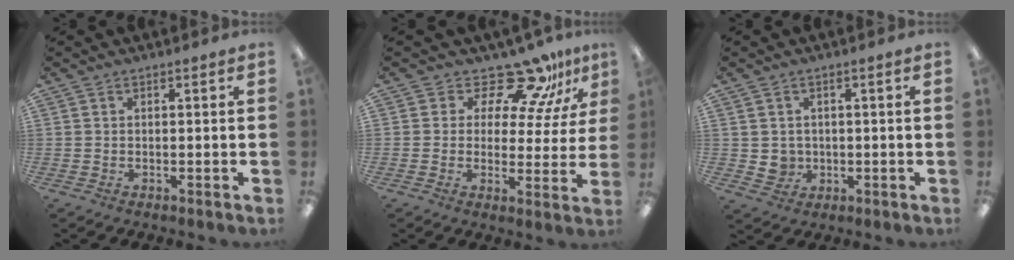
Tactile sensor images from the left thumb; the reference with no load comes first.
{"total": 14.0, "force": [11.6, 5.2, 5.8], "torque": [-0.092, -0.089, 0.205]}
{"total": 3.5, "force": [0.5, 3.4, 0.9], "torque": [-0.013, 0.003, 0.010]}